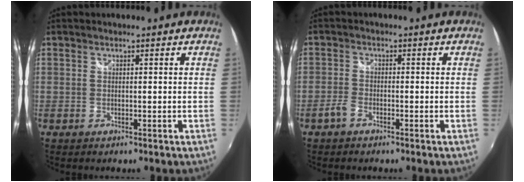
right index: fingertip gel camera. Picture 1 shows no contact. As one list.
[{"total": 2.5, "force": [-1.7, 1.0, 1.4], "torque": [-0.045, 0.002, -0.040]}]